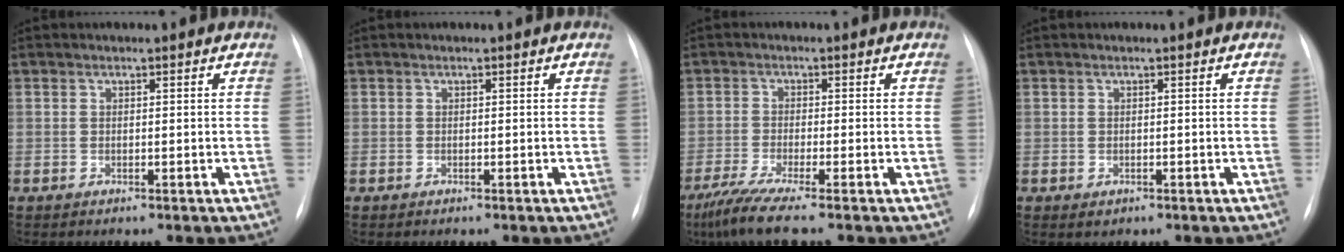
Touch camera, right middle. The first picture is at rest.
{"total": 0.0}
{"total": 6.5, "force": [-4.9, -0.6, 4.2], "torque": [-0.079, -0.024, -0.089]}
{"total": 0.8, "force": [-0.3, 0.7, 0.4], "torque": [-0.006, 0.001, 0.003]}